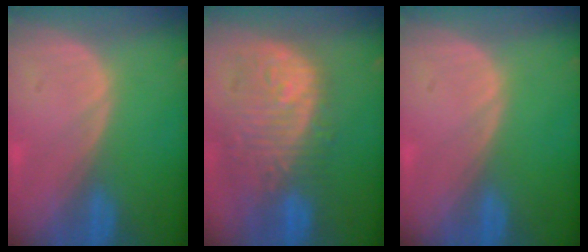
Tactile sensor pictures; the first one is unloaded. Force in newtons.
{"total": 12.0, "press": 10.7, "slide": 5.5}
{"total": 0.0}